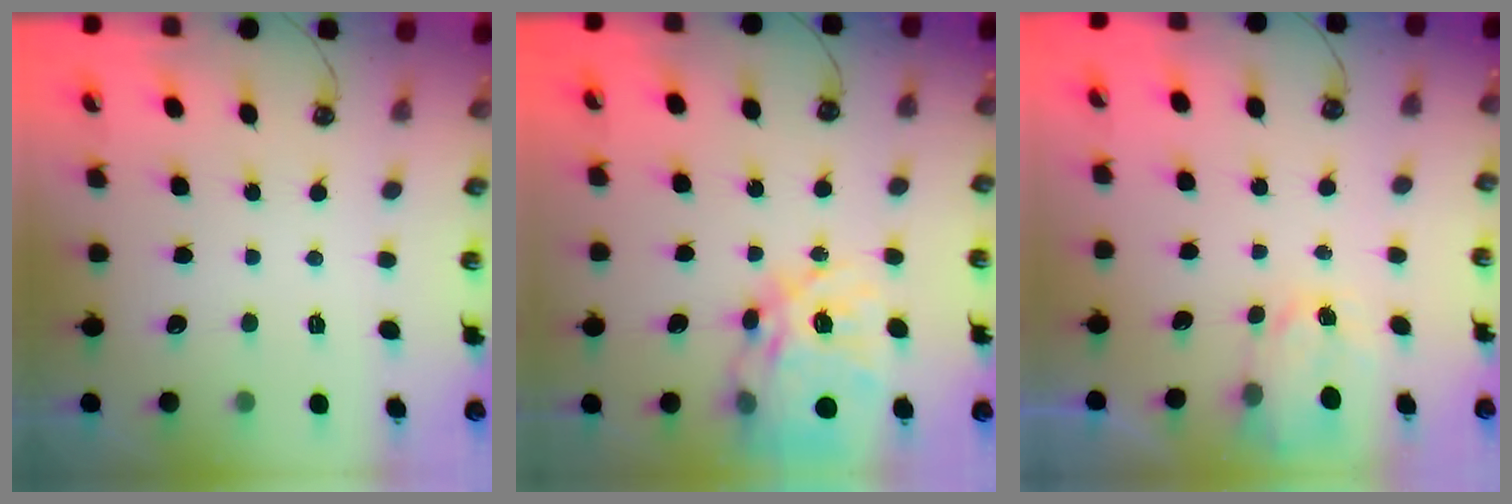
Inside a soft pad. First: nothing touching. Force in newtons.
{"total": 23.3, "press": 23.2, "slide": 2.1}
{"total": 2.9, "press": 2.8, "slide": 0.4}